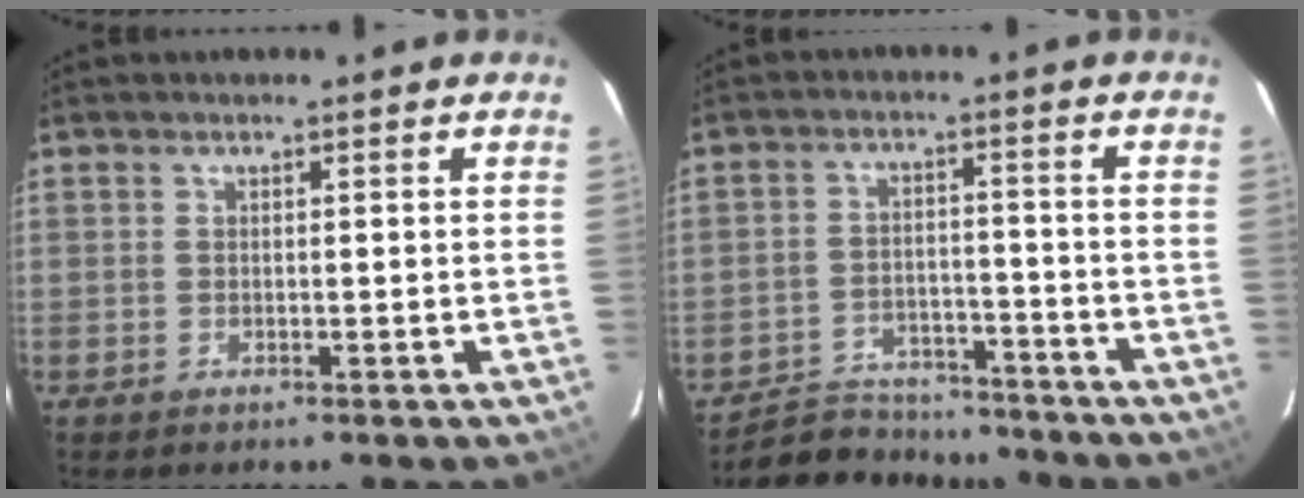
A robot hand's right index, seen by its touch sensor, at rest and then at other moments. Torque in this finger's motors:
{"motor_torque": [-0.02, -0.29, -0.47, -0.21]}